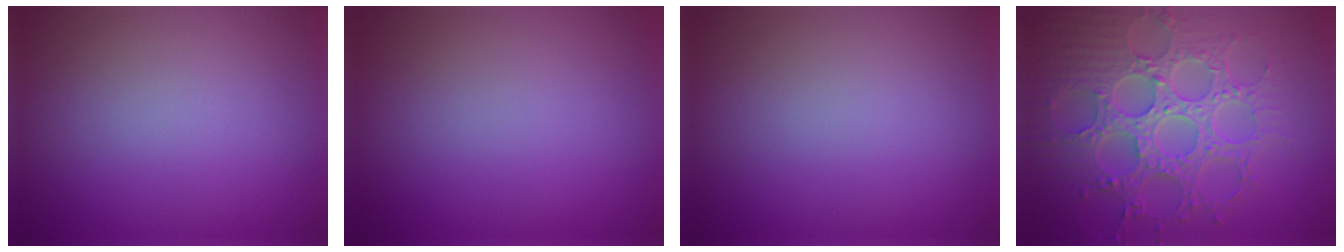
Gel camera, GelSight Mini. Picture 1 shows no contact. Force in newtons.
{"total": 0.0}
{"total": 0.0}
{"total": 8.5, "press": 6.5, "slide": 5.4}